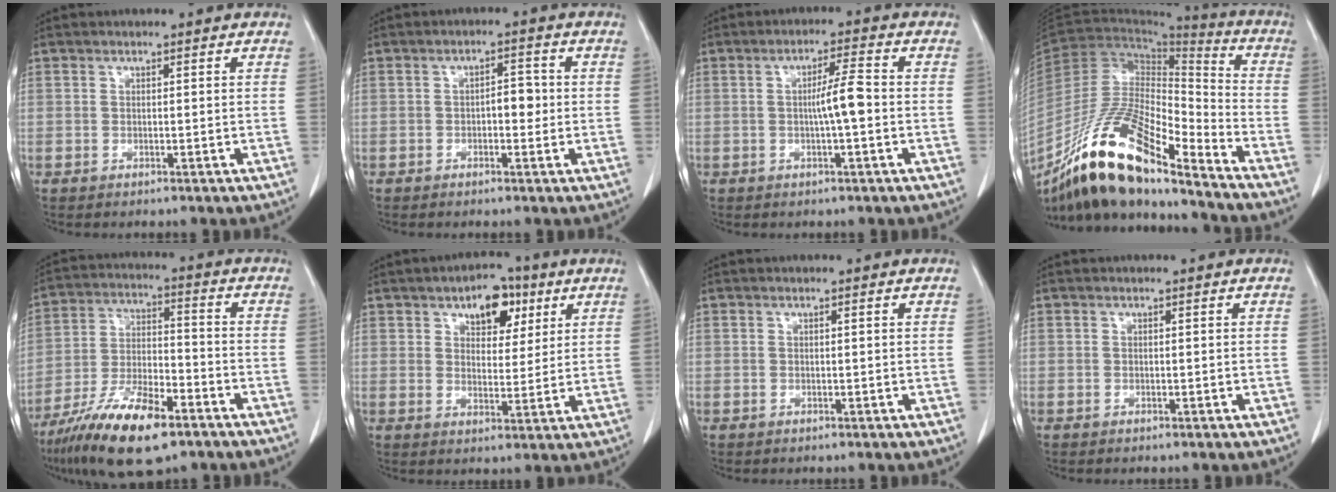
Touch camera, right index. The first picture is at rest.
{"total": 3.0, "force": [-0.2, 1.5, 2.7], "torque": [-0.033, 0.010, -0.002]}
{"total": 4.7, "force": [-0.5, 0.0, 4.7], "torque": [-0.077, 0.008, -0.006]}
{"total": 19.7, "force": [-14.7, 4.3, 12.4], "torque": [-0.240, -0.004, -0.270]}
{"total": 15.1, "force": [-9.6, 4.0, 10.9], "torque": [-0.210, -0.019, -0.173]}
{"total": 7.8, "force": [4.1, 4.3, 5.0], "torque": [-0.065, 0.015, 0.062]}
{"total": 0.0}
{"total": 0.0}